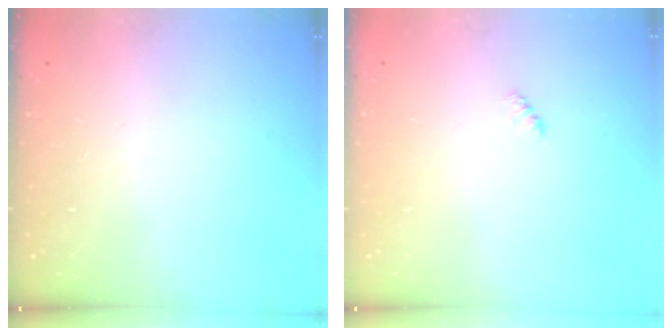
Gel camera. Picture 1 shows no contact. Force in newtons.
{"total": 1.9, "press": 1.9, "slide": 0.4}